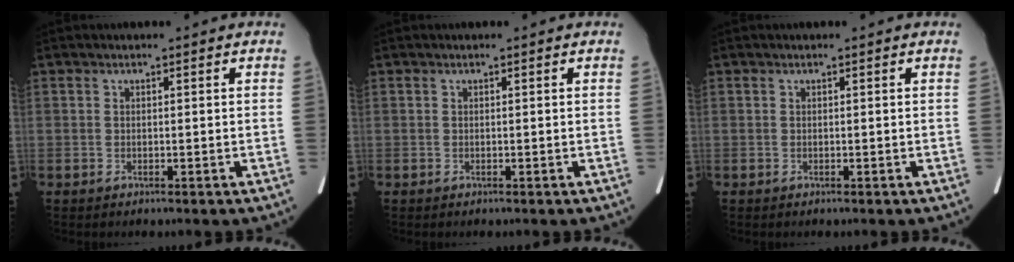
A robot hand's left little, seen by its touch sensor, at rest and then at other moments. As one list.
[{"total": 0.0}, {"total": 0.0}]